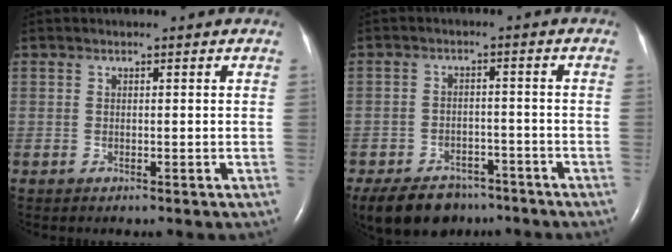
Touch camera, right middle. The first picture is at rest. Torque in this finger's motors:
{"motor_torque": [0.73, -0.71, 0.09, 0.03]}